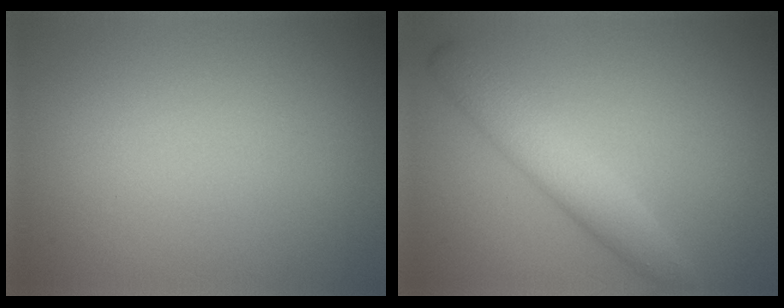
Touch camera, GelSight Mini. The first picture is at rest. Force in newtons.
{"total": 3.8, "press": 3.8, "slide": 0.1}